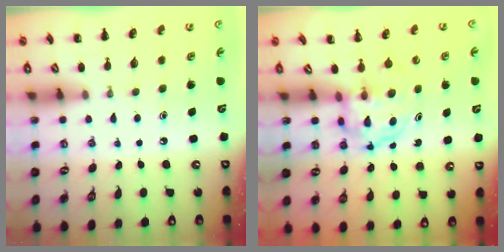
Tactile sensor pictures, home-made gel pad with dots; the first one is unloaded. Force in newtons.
{"total": 3.9, "press": 3.9, "slide": 0.2}